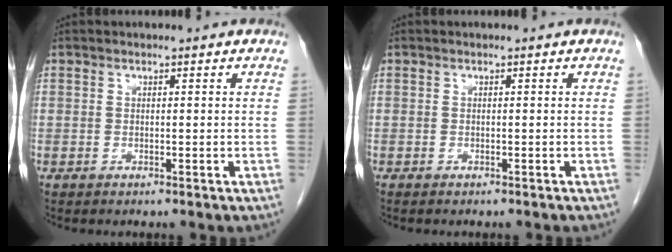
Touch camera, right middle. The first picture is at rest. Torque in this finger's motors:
{"motor_torque": [0.51, -0.67, 0.07, 0.03]}